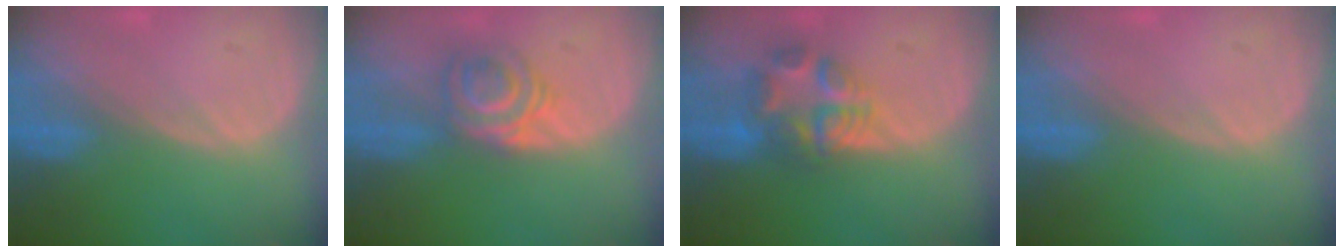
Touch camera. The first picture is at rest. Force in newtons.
{"total": 5.8, "press": 4.9, "slide": 3.2}
{"total": 6.4, "press": 6.3, "slide": 1.4}
{"total": 0.0}